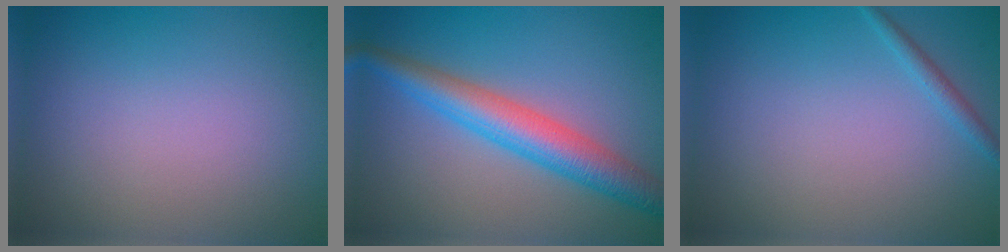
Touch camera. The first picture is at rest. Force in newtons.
{"total": 5.4, "press": 5.4, "slide": 0.0}
{"total": 1.1, "press": 1.1, "slide": 0.0}